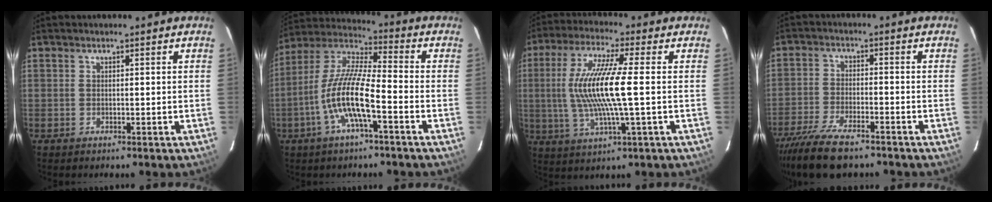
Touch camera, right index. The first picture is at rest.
{"total": 12.9, "force": [-4.8, 2.4, 11.8], "torque": [-0.237, 0.000, -0.096]}
{"total": 13.9, "force": [0.0, 0.9, 13.8], "torque": [-0.268, -0.004, 0.002]}
{"total": 11.8, "force": [-9.4, 3.3, 6.2], "torque": [-0.150, -0.031, -0.172]}